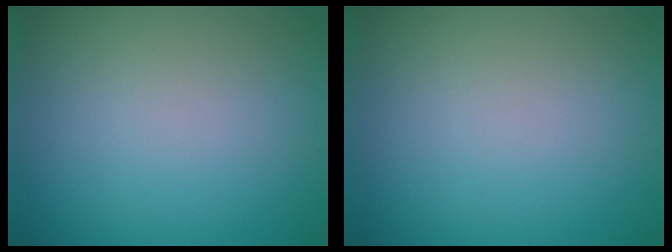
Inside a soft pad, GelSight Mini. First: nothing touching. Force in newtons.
{"total": 0.0}